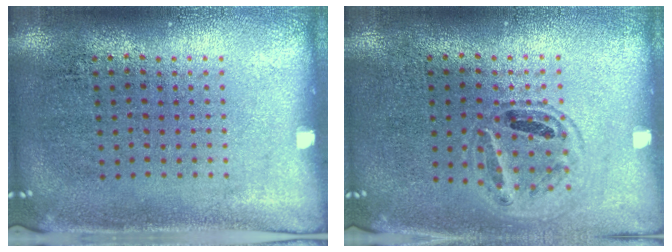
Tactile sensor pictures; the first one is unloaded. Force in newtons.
{"total": 1.0, "press": 1.0, "slide": 0.3}